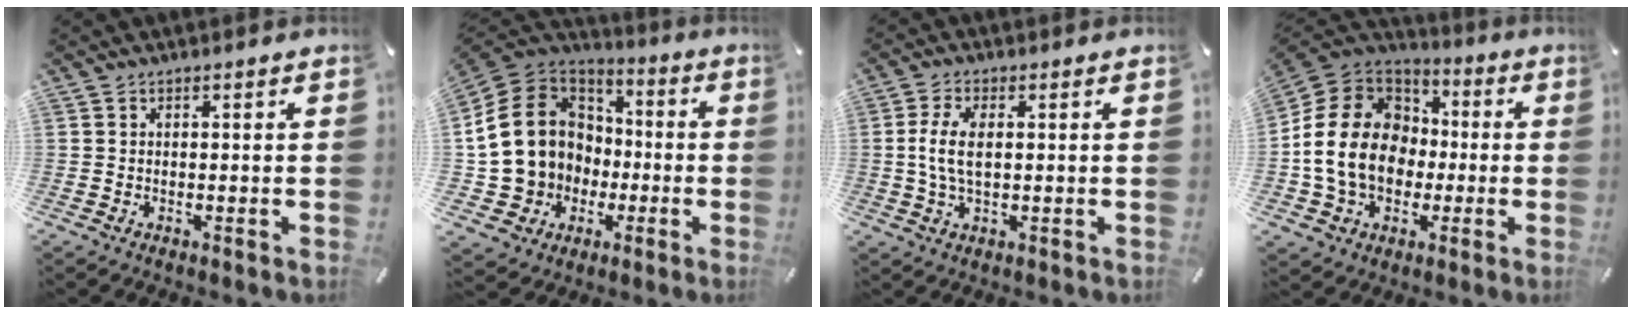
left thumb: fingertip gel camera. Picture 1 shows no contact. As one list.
[{"total": 18.5, "force": [-0.7, 16.9, 7.5], "torque": [-0.172, 0.011, 0.008]}, {"total": 6.8, "force": [0.6, 3.0, 6.1], "torque": [-0.142, -0.003, 0.003]}, {"total": 17.7, "force": [-3.1, 14.8, 9.3], "torque": [-0.204, 0.032, -0.054]}]